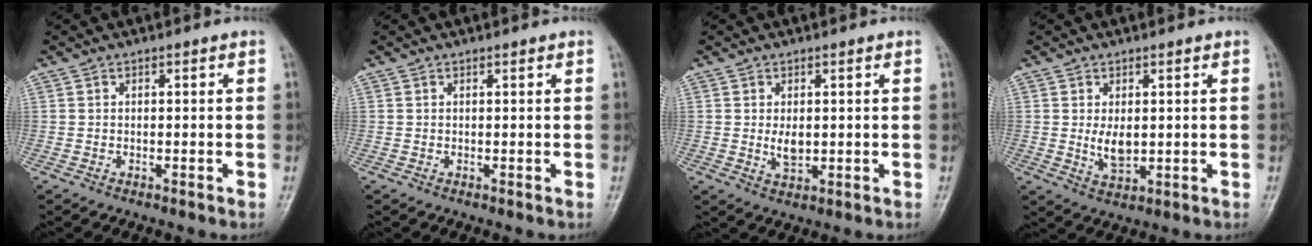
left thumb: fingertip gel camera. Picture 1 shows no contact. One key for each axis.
{"total": 0.5, "fx": 0.4, "fy": 0.3, "fz": 0.3, "tx": 0.002, "ty": -0.002, "tz": 0.003}
{"total": 3.4, "fx": 0.3, "fy": 2.2, "fz": 2.6, "tx": -0.035, "ty": -0.008, "tz": 0.010}
{"total": 4.6, "fx": 0.5, "fy": 2.9, "fz": 3.6, "tx": -0.050, "ty": -0.012, "tz": 0.016}